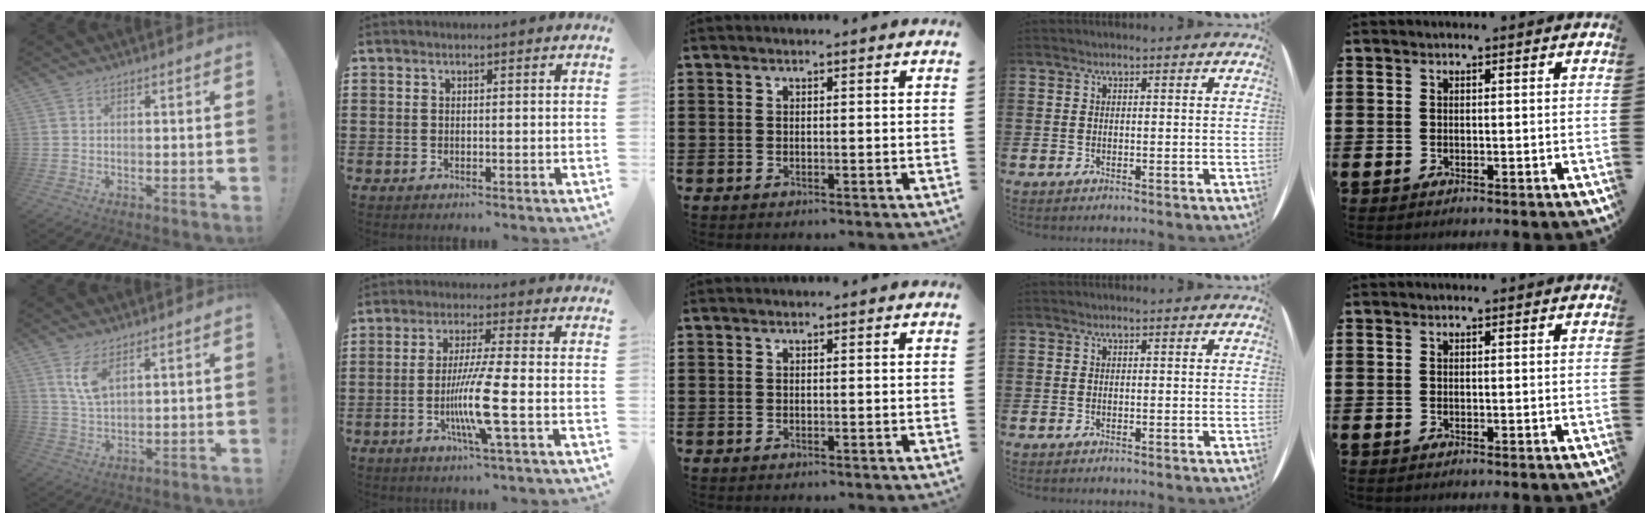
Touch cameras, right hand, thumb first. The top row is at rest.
{"thumb": {"total": 6.7, "force": [3.9, 2.4, 4.8], "torque": [-0.083, -0.020, 0.069]}, "index": {"total": 9.0, "force": [-2.3, 0.0, 8.7], "torque": [-0.173, -0.021, -0.049]}}